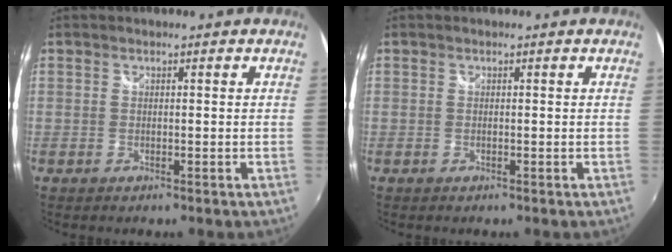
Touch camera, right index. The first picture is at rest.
{"total": 0.0}